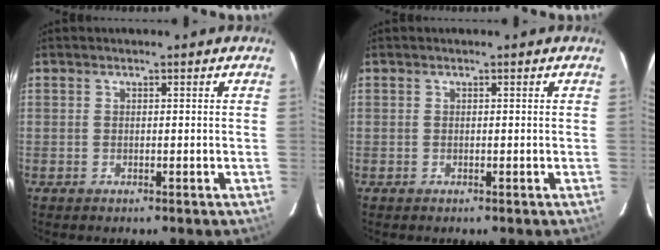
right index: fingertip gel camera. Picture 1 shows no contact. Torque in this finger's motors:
{"motor_torque": [-0.27, 0.27, 0.00, 0.00]}